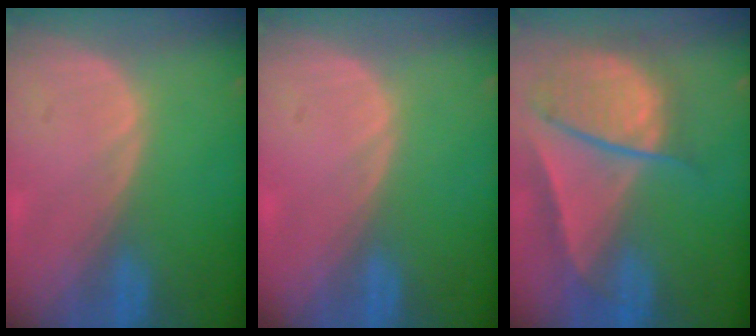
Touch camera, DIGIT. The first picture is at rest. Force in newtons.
{"total": 0.0}
{"total": 9.4, "press": 8.1, "slide": 4.7}